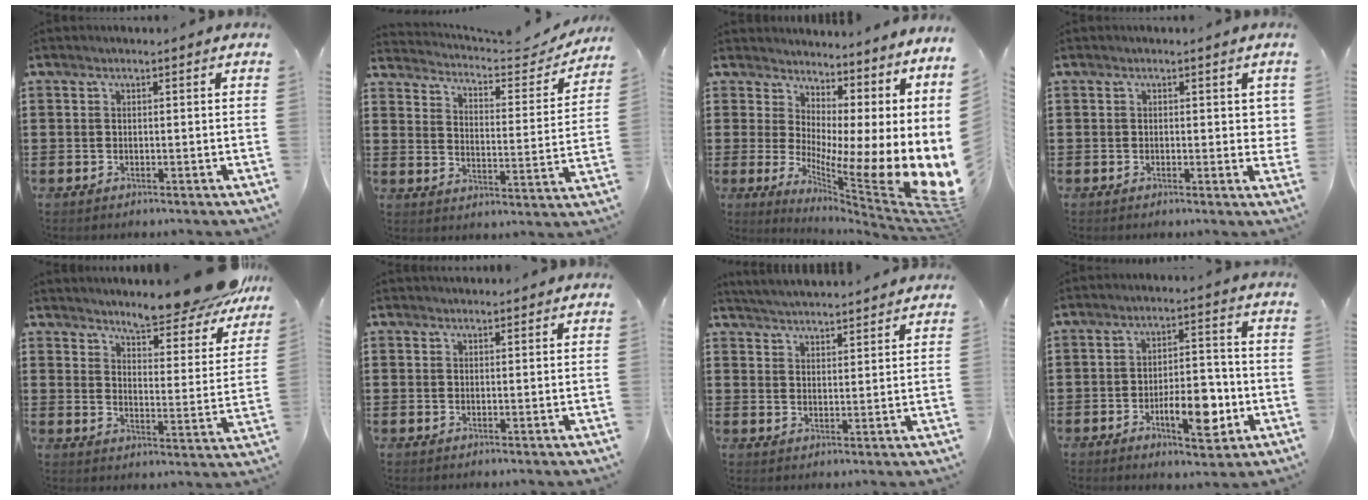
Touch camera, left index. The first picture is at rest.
{"total": 3.5, "force": [3.5, 0.3, 0.5], "torque": [-0.034, -0.028, 0.051]}
{"total": 4.3, "force": [-1.0, 2.8, 3.1], "torque": [-0.033, -0.058, -0.022]}
{"total": 1.8, "force": [0.2, 1.0, 1.4], "torque": [-0.021, 0.004, 0.001]}
{"total": 8.4, "force": [8.1, -0.6, 2.4], "torque": [-0.055, -0.058, 0.137]}
{"total": 1.2, "force": [1.1, 0.3, -0.1], "torque": [-0.002, 0.002, 0.022]}
{"total": 3.7, "force": [3.7, -0.5, -0.1], "torque": [-0.012, -0.018, 0.065]}
{"total": 8.2, "force": [-3.1, 3.4, 6.7], "torque": [-0.099, -0.001, -0.055]}